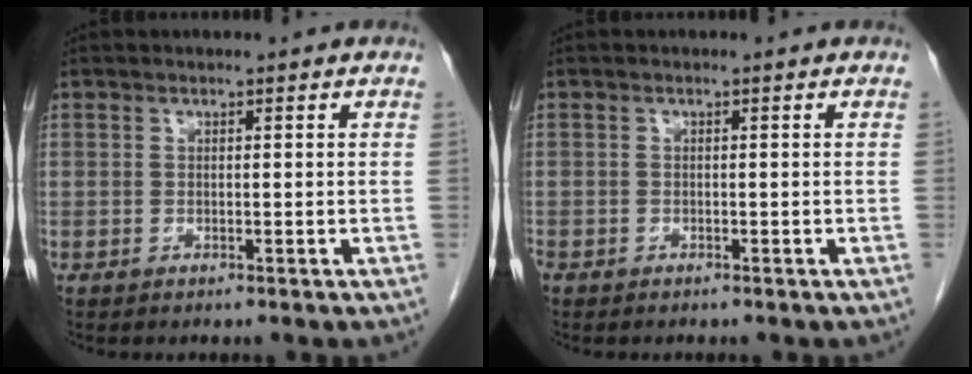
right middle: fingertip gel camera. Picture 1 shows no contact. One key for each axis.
{"total": 1.0, "fx": -0.7, "fy": 0.6, "fz": 0.3, "tx": -0.010, "ty": -0.002, "tz": -0.012}